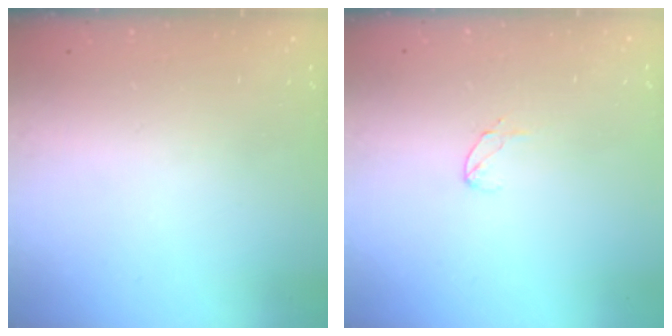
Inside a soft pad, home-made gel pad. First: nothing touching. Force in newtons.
{"total": 3.7, "press": 3.7, "slide": 0.3}